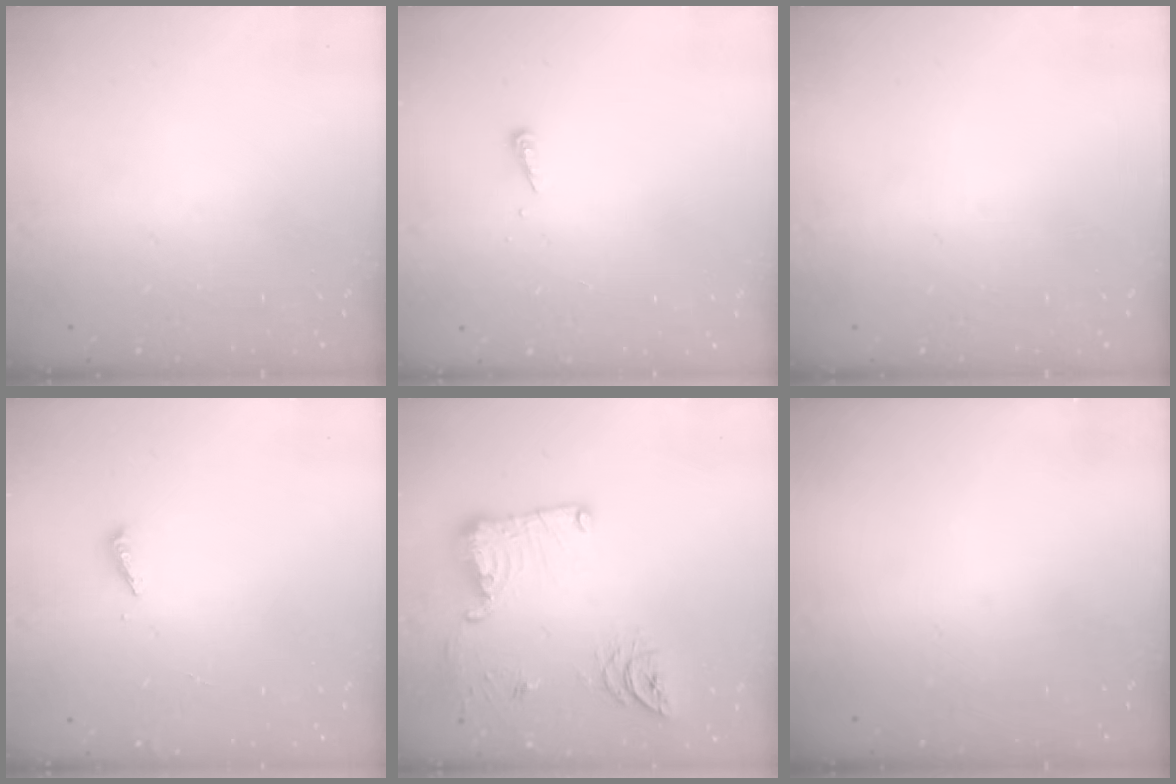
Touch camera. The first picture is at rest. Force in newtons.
{"total": 3.9, "press": 3.9, "slide": 0.4}
{"total": 0.0}
{"total": 2.0, "press": 2.0, "slide": 0.2}
{"total": 15.7, "press": 15.5, "slide": 2.6}
{"total": 0.0}